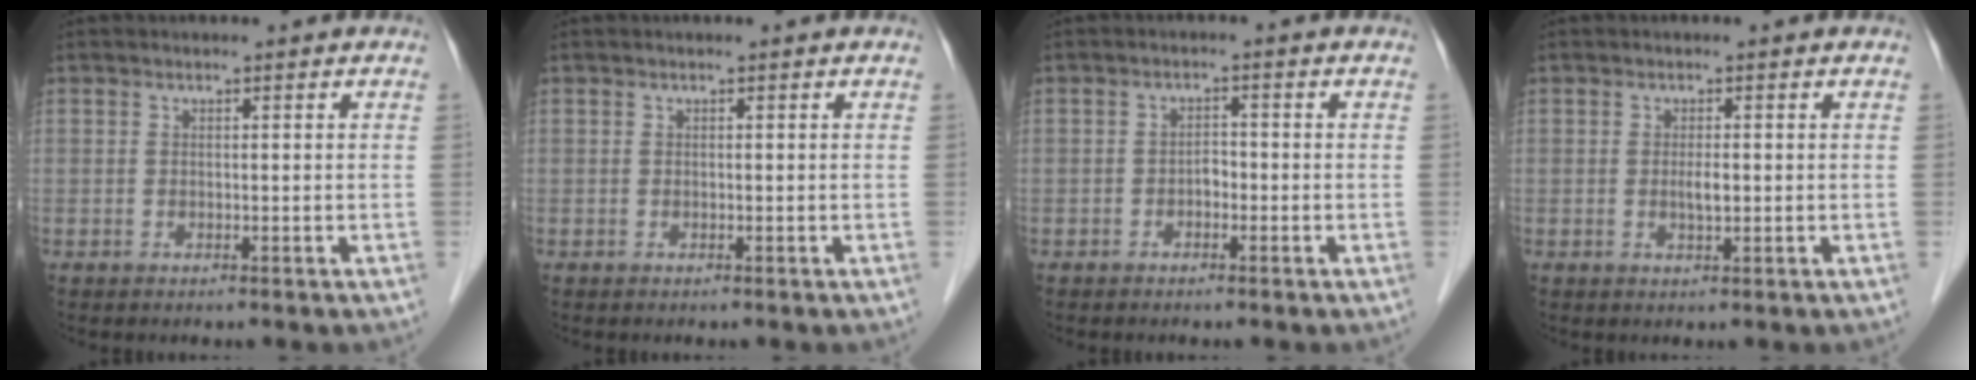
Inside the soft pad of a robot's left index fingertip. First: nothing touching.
{"total": 0.0}
{"total": 0.6, "force": [-0.3, 0.3, 0.5], "torque": [-0.006, 0.003, -0.007]}
{"total": 1.6, "force": [0.0, 0.3, 1.6], "torque": [-0.030, -0.001, 0.000]}